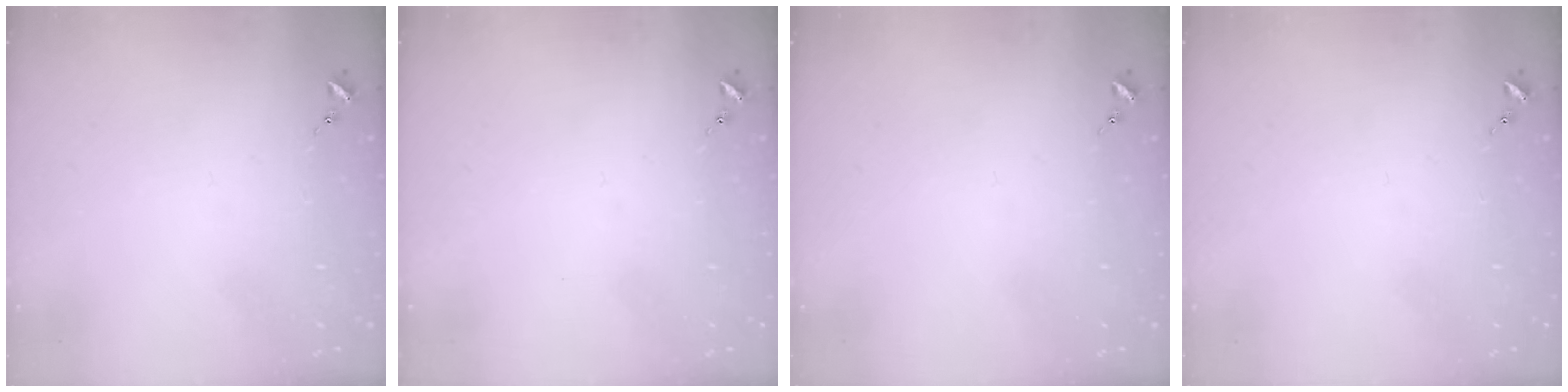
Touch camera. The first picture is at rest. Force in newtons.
{"total": 0.0}
{"total": 0.0}
{"total": 0.0}